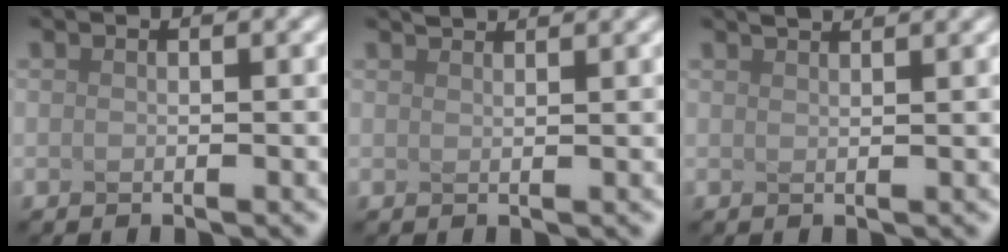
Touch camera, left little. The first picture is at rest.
{"total": 1.9, "force": [1.9, 0.2, 0.5], "torque": [-0.002, 0.007, 0.021]}
{"total": 2.6, "force": [2.3, 0.7, 1.2], "torque": [0.002, 0.016, 0.005]}